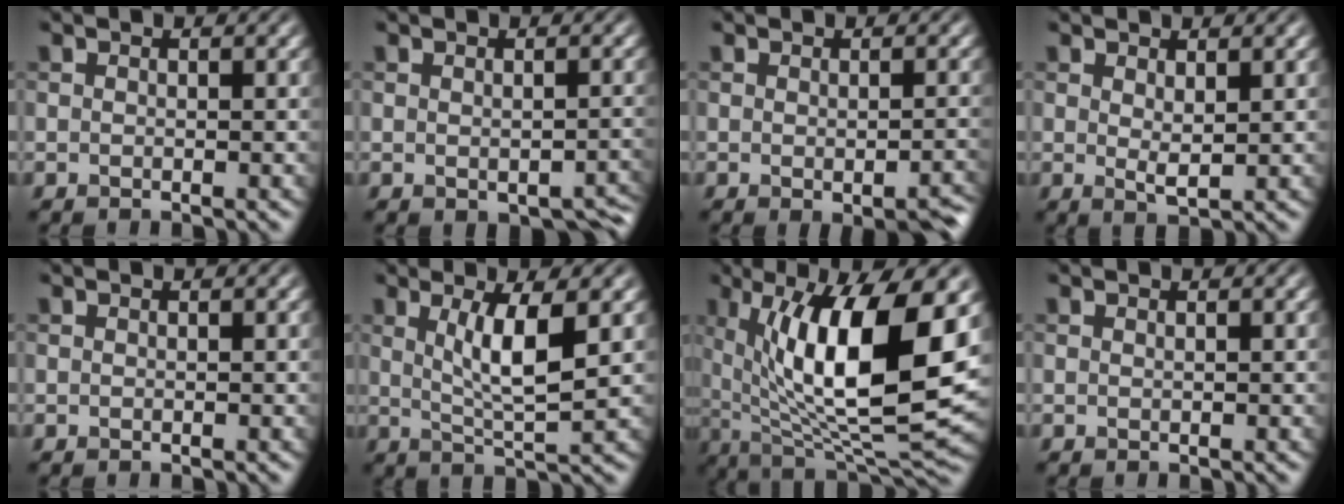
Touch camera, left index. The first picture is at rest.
{"total": 2.6, "force": [-1.1, 1.3, 2.0], "torque": [-0.026, -0.014, -0.002]}
{"total": 3.5, "force": [-1.5, 0.9, 3.1], "torque": [-0.038, -0.010, -0.010]}
{"total": 1.6, "force": [0.9, 0.4, 1.3], "torque": [-0.023, -0.006, 0.019]}
{"total": 0.0}
{"total": 4.9, "force": [1.2, 1.0, 4.6], "torque": [-0.085, -0.006, 0.026]}
{"total": 13.7, "force": [2.9, 4.3, 12.7], "torque": [-0.201, -0.010, 0.053]}
{"total": 0.0}